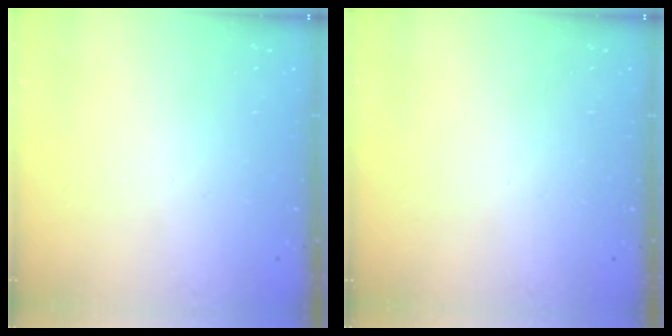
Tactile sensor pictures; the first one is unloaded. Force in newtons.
{"total": 0.0}